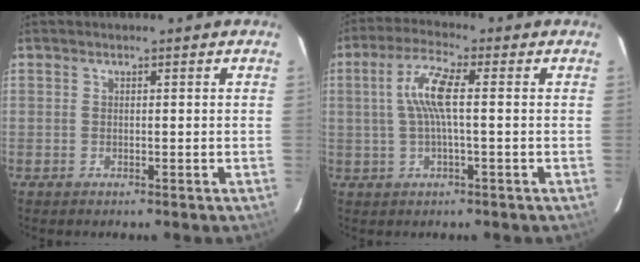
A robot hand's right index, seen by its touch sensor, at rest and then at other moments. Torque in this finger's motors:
{"motor_torque": [0.46, -0.03, 0.29, 0.11]}